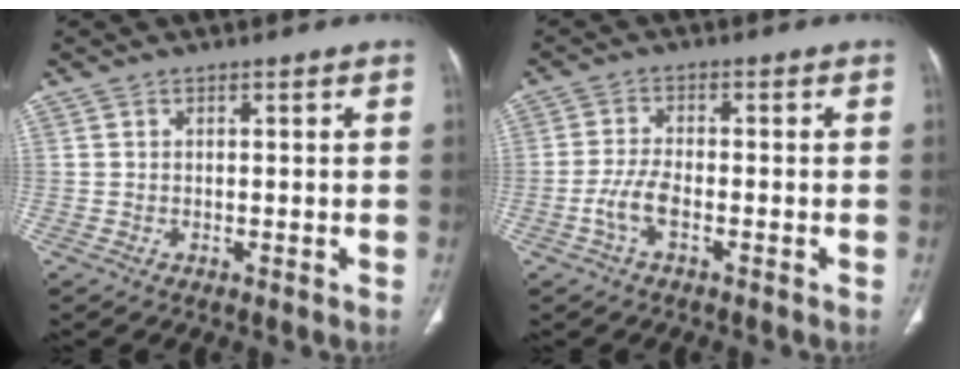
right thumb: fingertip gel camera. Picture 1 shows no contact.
{"total": 4.5, "force": [-1.8, 1.7, 3.7], "torque": [-0.087, 0.014, -0.038]}